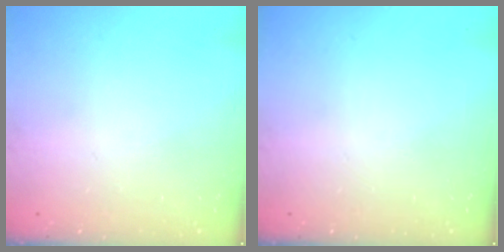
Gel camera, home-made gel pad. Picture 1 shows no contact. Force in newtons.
{"total": 0.0}